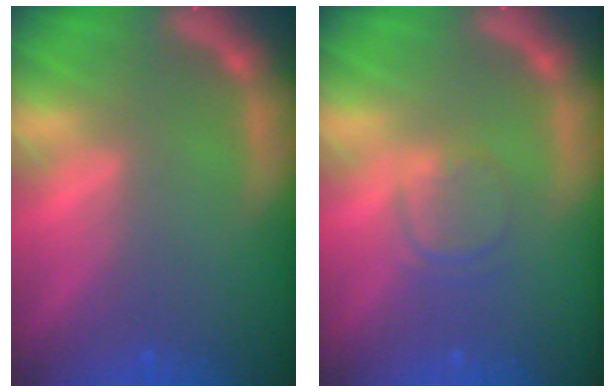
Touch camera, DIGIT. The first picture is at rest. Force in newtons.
{"total": 2.4}